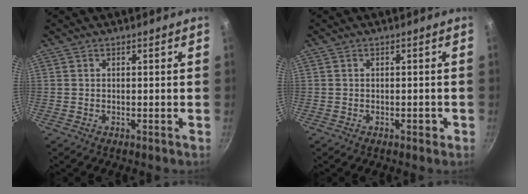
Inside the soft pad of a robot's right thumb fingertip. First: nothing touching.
{"total": 1.2, "force": [-0.5, 0.7, 0.8], "torque": [-0.002, 0.008, -0.006]}